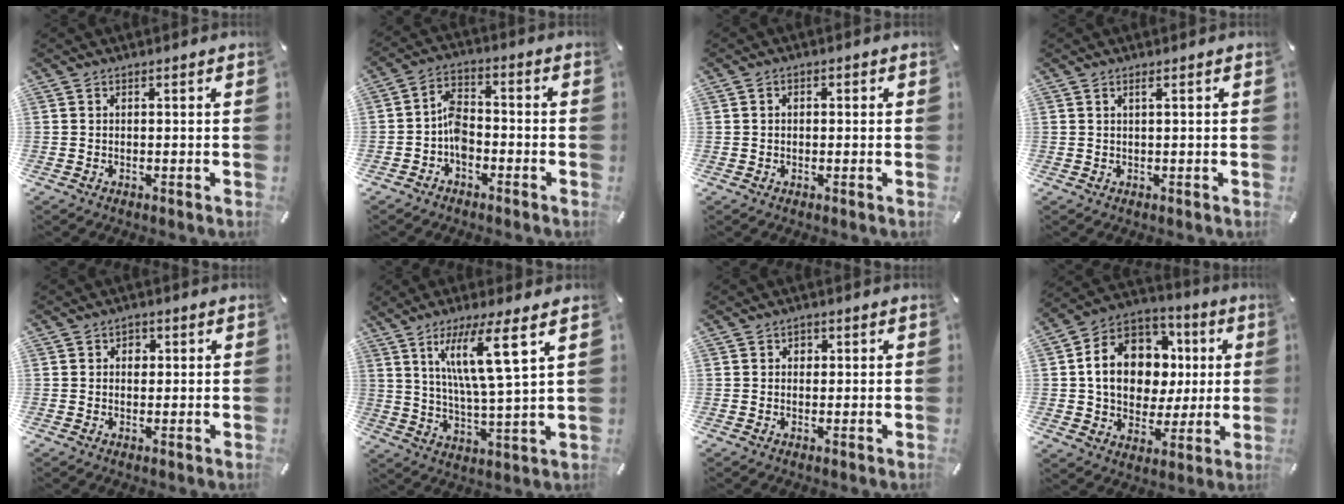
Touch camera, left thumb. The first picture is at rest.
{"total": 6.7, "force": [-2.8, 4.6, 4.0], "torque": [-0.084, 0.022, -0.054]}
{"total": 1.6, "force": [-0.3, 1.3, 0.8], "torque": [-0.014, 0.007, -0.009]}
{"total": 1.1, "force": [0.4, 0.0, 1.0], "torque": [-0.019, 0.001, 0.007]}
{"total": 2.0, "force": [0.2, 1.8, 0.9], "torque": [0.004, -0.003, -0.005]}
{"total": 13.2, "force": [7.0, 1.4, 11.1], "torque": [-0.207, -0.018, 0.109]}
{"total": 1.5, "force": [0.1, 1.5, 0.5], "torque": [0.006, 0.000, -0.004]}
{"total": 15.6, "force": [1.3, 13.1, 8.4], "torque": [-0.163, 0.006, 0.031]}